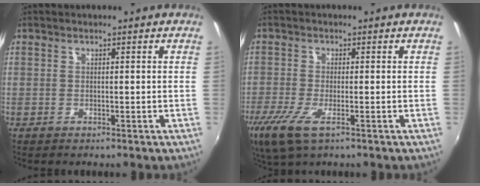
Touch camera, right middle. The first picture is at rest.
{"total": 8.5, "force": [-4.6, 2.7, 6.6], "torque": [-0.154, -0.036, -0.085]}